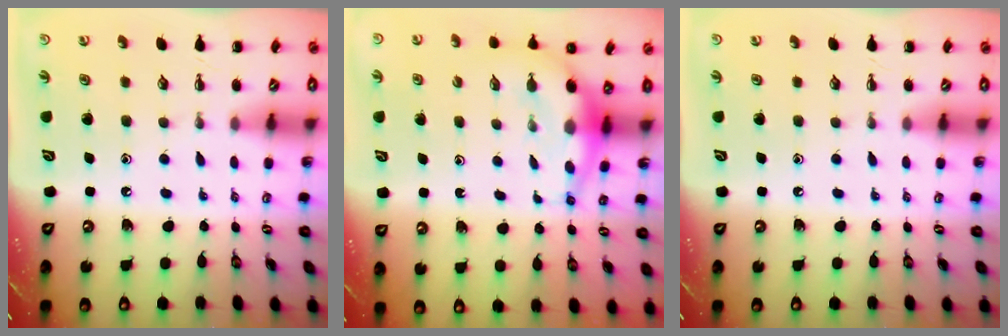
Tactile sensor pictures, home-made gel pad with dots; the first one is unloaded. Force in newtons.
{"total": 7.4, "press": 7.2, "slide": 1.8}
{"total": 0.0}